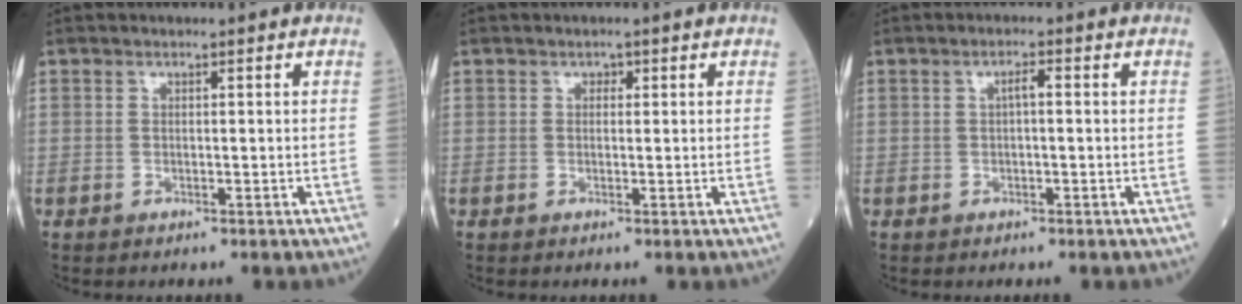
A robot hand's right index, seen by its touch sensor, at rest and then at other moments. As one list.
[{"total": 0.8, "force": [0.4, 0.7, 0.3], "torque": [0.000, 0.003, 0.003]}, {"total": 1.5, "force": [0.2, 0.3, 1.5], "torque": [-0.024, 0.005, 0.003]}]